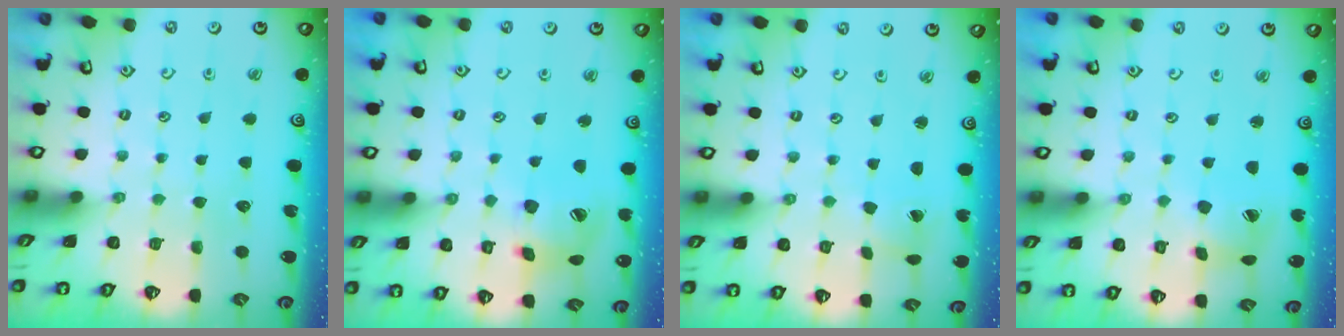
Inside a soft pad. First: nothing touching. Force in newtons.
{"total": 14.4, "press": 14.3, "slide": 2.0}
{"total": 1.6, "press": 1.5, "slide": 0.3}
{"total": 7.8, "press": 7.7, "slide": 0.8}